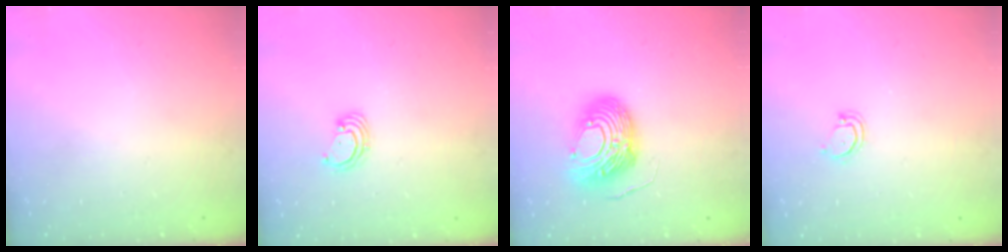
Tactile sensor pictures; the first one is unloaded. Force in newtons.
{"total": 3.3, "press": 3.3, "slide": 0.2}
{"total": 12.6, "press": 12.6, "slide": 1.4}
{"total": 2.5, "press": 2.5, "slide": 0.1}